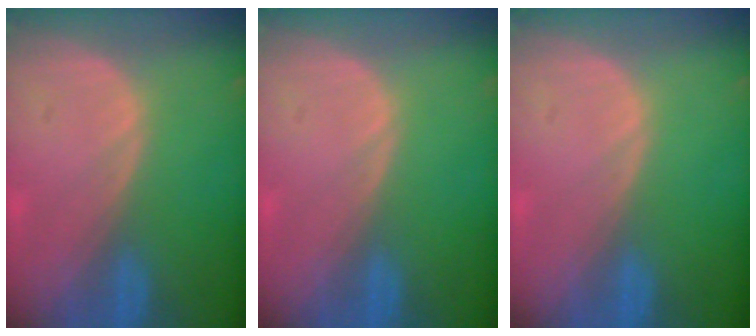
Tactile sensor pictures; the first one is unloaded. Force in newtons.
{"total": 0.0}
{"total": 0.0}